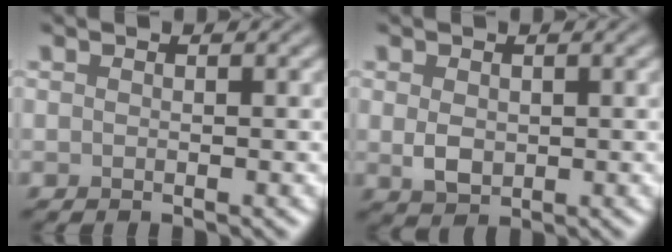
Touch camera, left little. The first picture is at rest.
{"total": 2.3, "force": [0.1, 1.6, 1.6], "torque": [-0.033, -0.001, 0.005]}